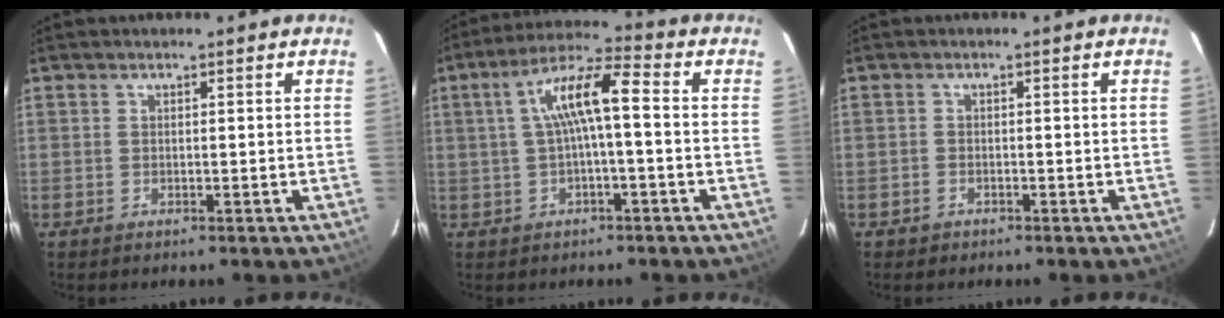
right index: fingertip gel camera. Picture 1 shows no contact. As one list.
[{"total": 8.9, "force": [0.1, 1.7, 8.7], "torque": [-0.171, 0.024, 0.004]}, {"total": 1.3, "force": [-0.9, 1.0, 0.1], "torque": [-0.005, 0.004, -0.013]}]